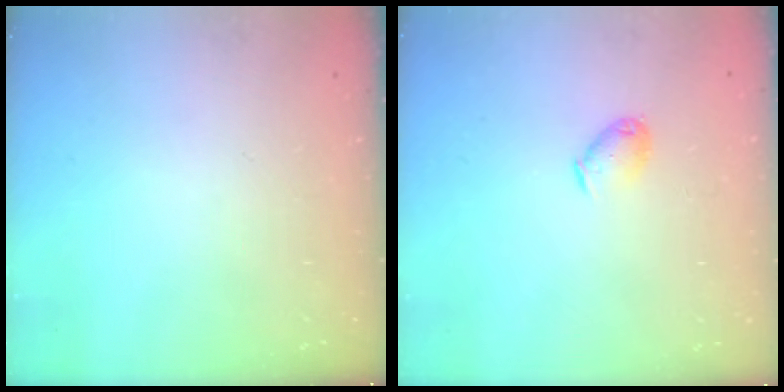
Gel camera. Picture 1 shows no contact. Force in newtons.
{"total": 6.3, "press": 6.2, "slide": 0.7}